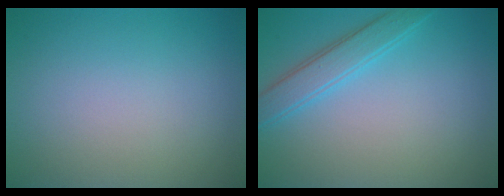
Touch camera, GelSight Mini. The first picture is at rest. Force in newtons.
{"total": 2.8, "press": 2.8, "slide": 0.1}